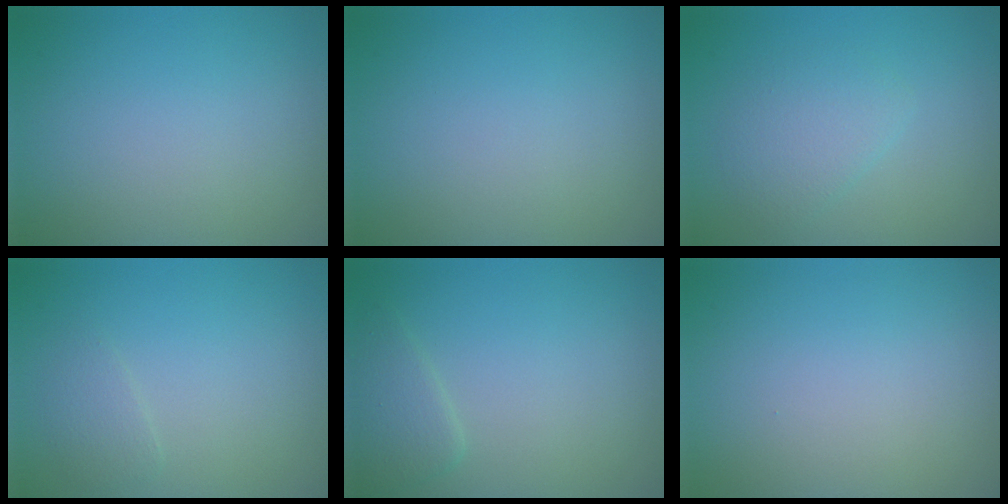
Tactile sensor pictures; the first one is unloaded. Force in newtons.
{"total": 0.0}
{"total": 2.4, "press": 2.4, "slide": 0.1}
{"total": 1.2, "press": 1.2, "slide": 0.1}
{"total": 1.9, "press": 1.9, "slide": 0.1}
{"total": 0.0}